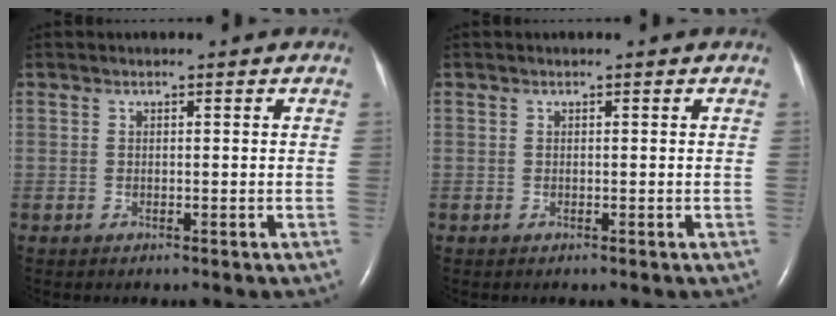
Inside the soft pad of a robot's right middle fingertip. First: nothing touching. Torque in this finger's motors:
{"motor_torque": [0.00, 0.00, 0.00, 0.00]}